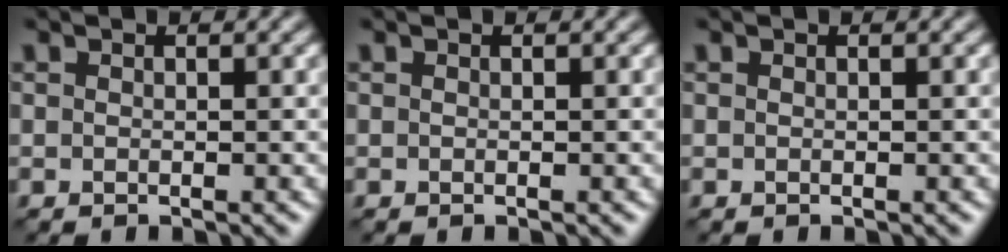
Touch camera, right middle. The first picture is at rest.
{"total": 0.0}
{"total": 0.0}